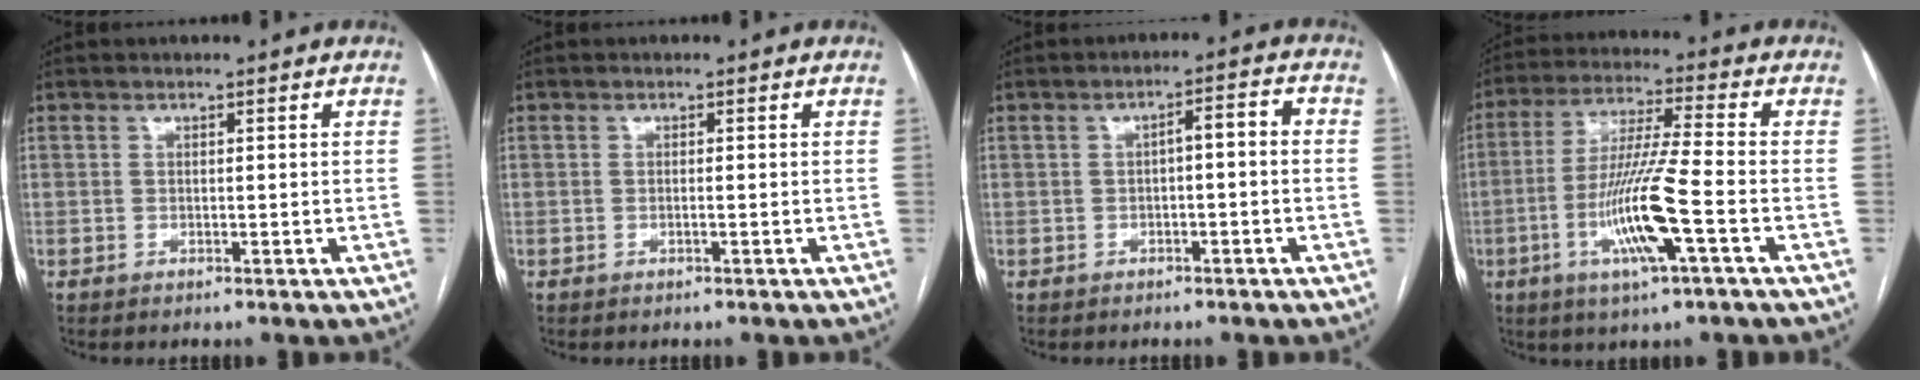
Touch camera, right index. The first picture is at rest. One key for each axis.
{"total": 0.0}
{"total": 3.6, "fx": -0.4, "fy": 1.0, "fz": 3.5, "tx": -0.051, "ty": 0.023, "tz": -0.005}
{"total": 12.3, "fx": -4.1, "fy": -0.2, "fz": 11.6, "tx": -0.236, "ty": -0.010, "tz": -0.079}